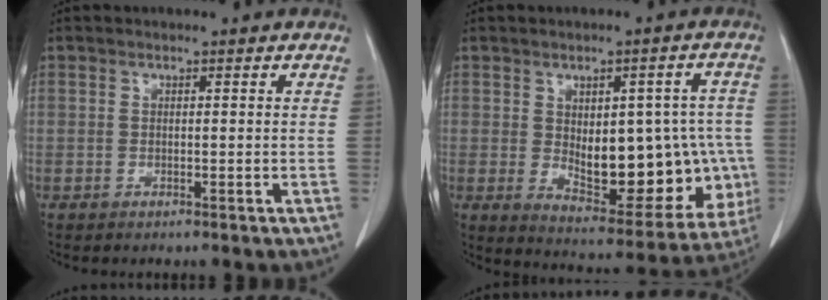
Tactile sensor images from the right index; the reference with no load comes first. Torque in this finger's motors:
{"motor_torque": [0.59, 0.07, 0.34, 0.06]}